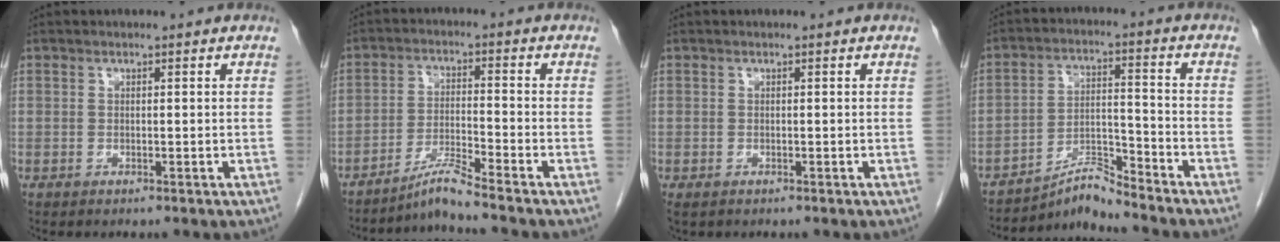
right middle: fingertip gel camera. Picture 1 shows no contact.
{"total": 5.0, "force": [-4.4, -1.9, 1.5], "torque": [-0.032, -0.023, -0.086]}
{"total": 1.0, "force": [-0.6, 0.6, 0.5], "torque": [-0.012, -0.001, -0.005]}
{"total": 6.1, "force": [-5.9, -1.1, 0.5], "torque": [-0.014, 0.007, -0.105]}